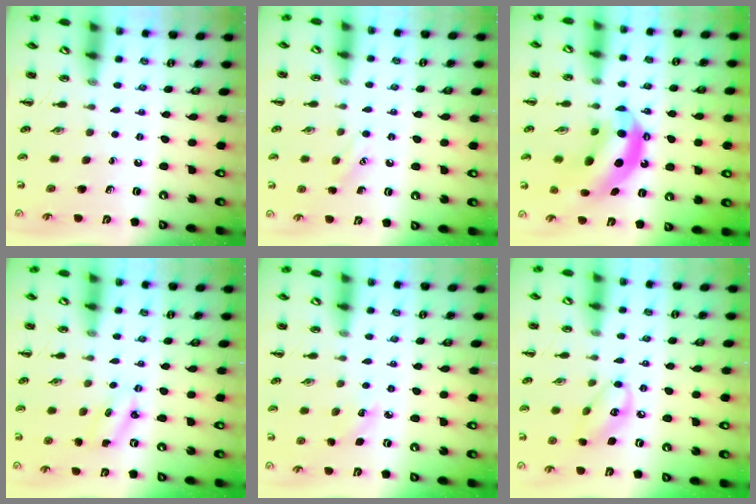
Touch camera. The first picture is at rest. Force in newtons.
{"total": 6.9, "press": 6.7, "slide": 1.7}
{"total": 12.5, "press": 12.0, "slide": 3.5}
{"total": 2.3, "press": 2.2, "slide": 0.7}
{"total": 3.7, "press": 3.5, "slide": 1.0}
{"total": 7.4, "press": 7.3, "slide": 1.2}